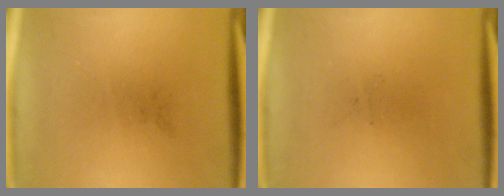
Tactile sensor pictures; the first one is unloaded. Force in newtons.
{"total": 0.0}